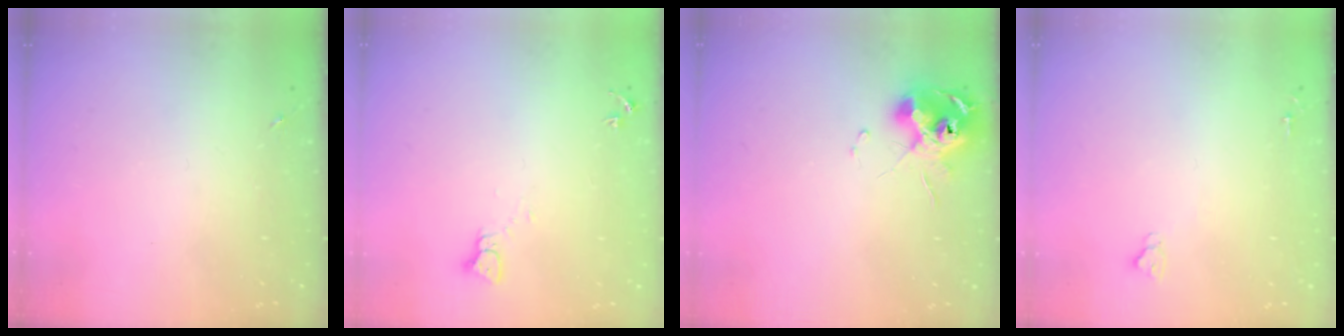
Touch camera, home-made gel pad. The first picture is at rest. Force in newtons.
{"total": 2.2, "press": 2.2, "slide": 0.2}
{"total": 12.2, "press": 12.1, "slide": 1.3}
{"total": 2.6, "press": 2.5, "slide": 0.3}